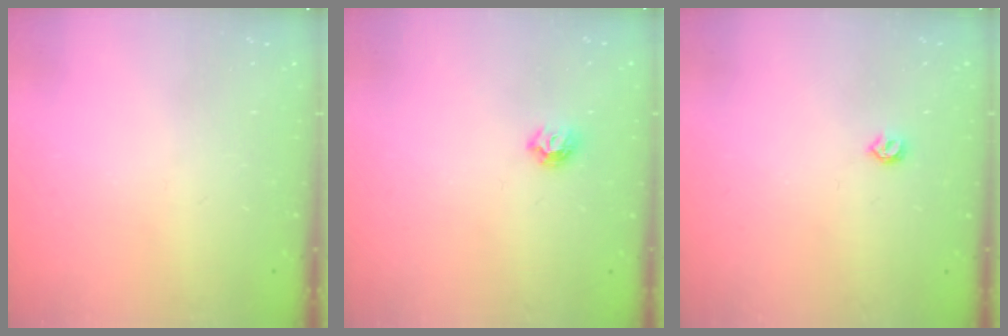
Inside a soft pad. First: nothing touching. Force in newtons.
{"total": 6.4, "press": 6.4, "slide": 0.7}
{"total": 4.2, "press": 4.2, "slide": 0.7}